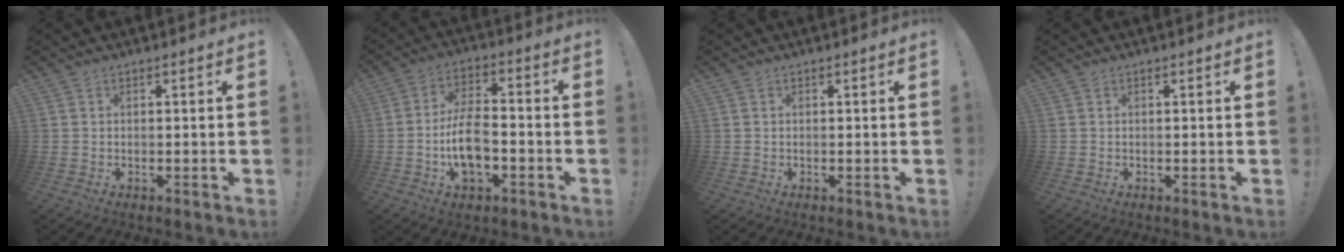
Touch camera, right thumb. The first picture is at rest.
{"total": 11.2, "force": [-3.3, 6.3, 8.7], "torque": [-0.161, 0.008, -0.058]}
{"total": 0.0}
{"total": 0.0}